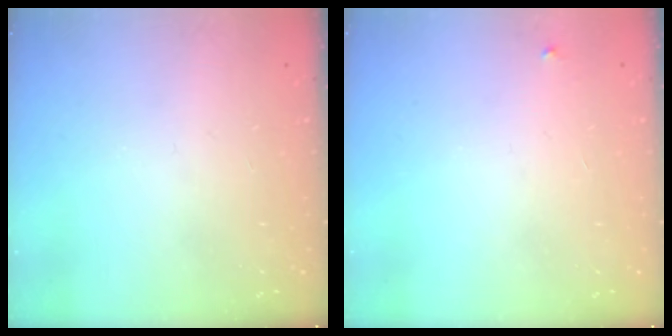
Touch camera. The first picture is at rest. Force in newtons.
{"total": 2.1, "press": 2.1, "slide": 0.1}